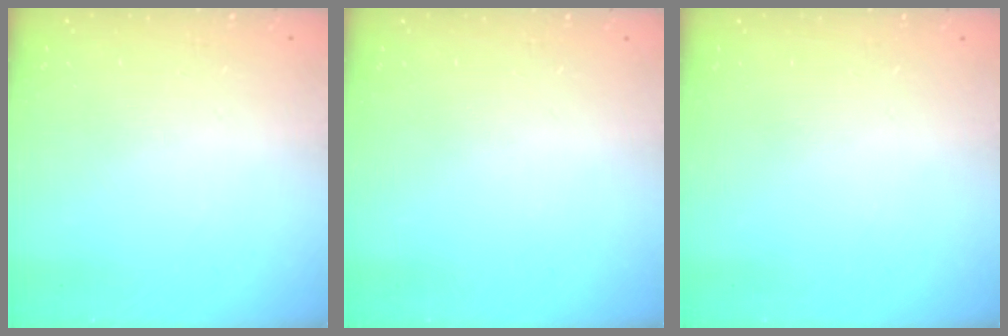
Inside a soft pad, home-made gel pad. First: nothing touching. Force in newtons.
{"total": 0.0}
{"total": 0.0}